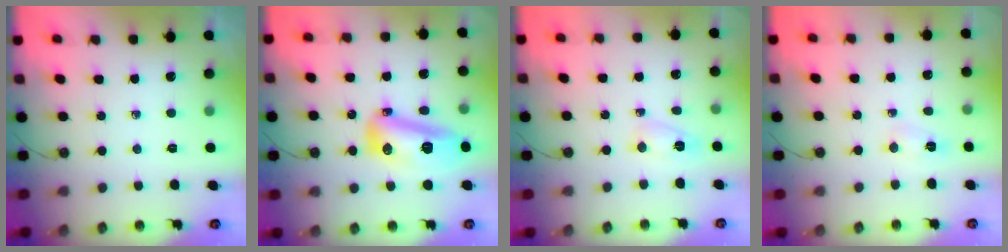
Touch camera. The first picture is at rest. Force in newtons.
{"total": 15.0, "press": 14.9, "slide": 1.4}
{"total": 3.1, "press": 3.1, "slide": 0.3}
{"total": 3.9, "press": 3.9, "slide": 0.5}